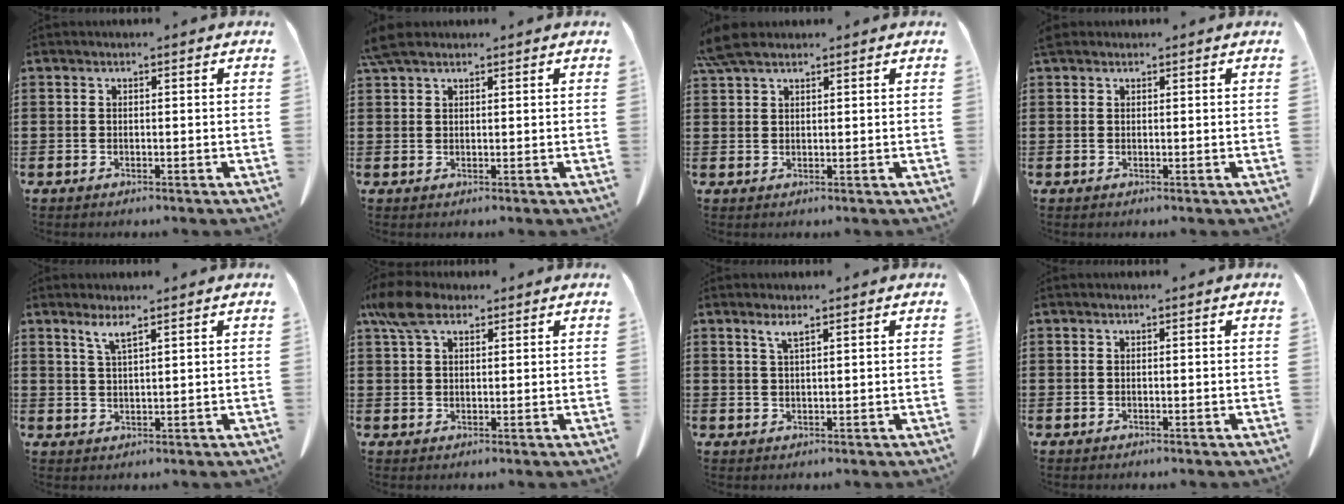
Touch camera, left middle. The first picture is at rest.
{"total": 3.1, "force": [2.3, 1.0, 1.8], "torque": [-0.043, 0.007, 0.044]}
{"total": 4.0, "force": [3.1, 1.2, 2.2], "torque": [-0.053, 0.004, 0.059]}
{"total": 0.9, "force": [0.7, 0.4, 0.3], "torque": [-0.010, 0.003, 0.014]}
{"total": 2.6, "force": [1.9, 0.3, 1.8], "torque": [-0.040, 0.002, 0.034]}
{"total": 5.9, "force": [3.8, 2.8, 3.5], "torque": [-0.074, 0.001, 0.070]}
{"total": 1.9, "force": [1.2, 0.3, 1.5], "torque": [-0.032, 0.001, 0.021]}
{"total": 0.0}